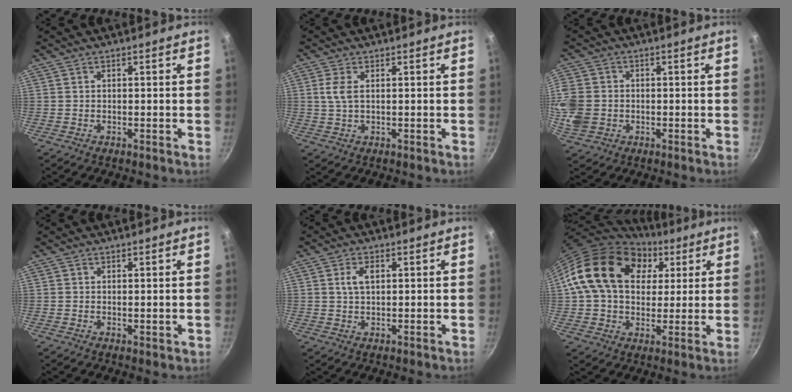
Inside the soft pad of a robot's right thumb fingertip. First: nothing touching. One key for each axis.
{"total": 3.1, "fx": 0.7, "fy": 1.4, "fz": 2.7, "tx": -0.059, "ty": 0.000, "tz": 0.015}
{"total": 10.9, "fx": -0.9, "fy": 9.4, "fz": 5.4, "tx": -0.136, "ty": 0.011, "tz": -0.021}
{"total": 0.7, "fx": 0.3, "fy": 0.4, "fz": 0.5, "tx": -0.005, "ty": -0.004, "tz": 0.003}
{"total": 3.6, "fx": 1.0, "fy": 2.0, "fz": 2.8, "tx": -0.045, "ty": 0.002, "tz": 0.018}
{"total": 21.0, "fx": 6.6, "fy": 15.0, "fz": 13.1, "tx": -0.209, "ty": 0.009, "tz": 0.104}